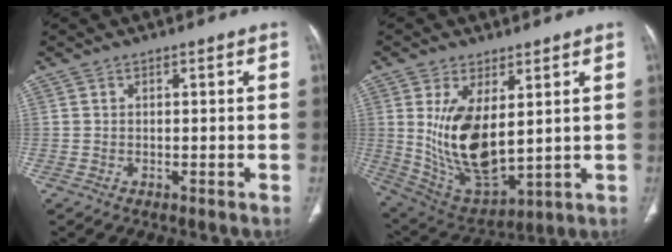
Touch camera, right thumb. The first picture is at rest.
{"total": 15.2, "force": [2.7, 7.6, 13.0], "torque": [-0.234, -0.025, 0.078]}